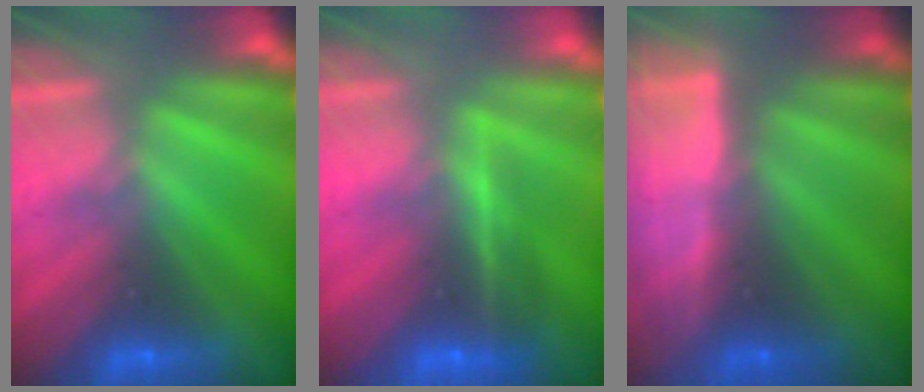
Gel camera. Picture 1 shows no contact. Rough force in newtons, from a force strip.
{"total": 1.6}
{"total": 9.1}